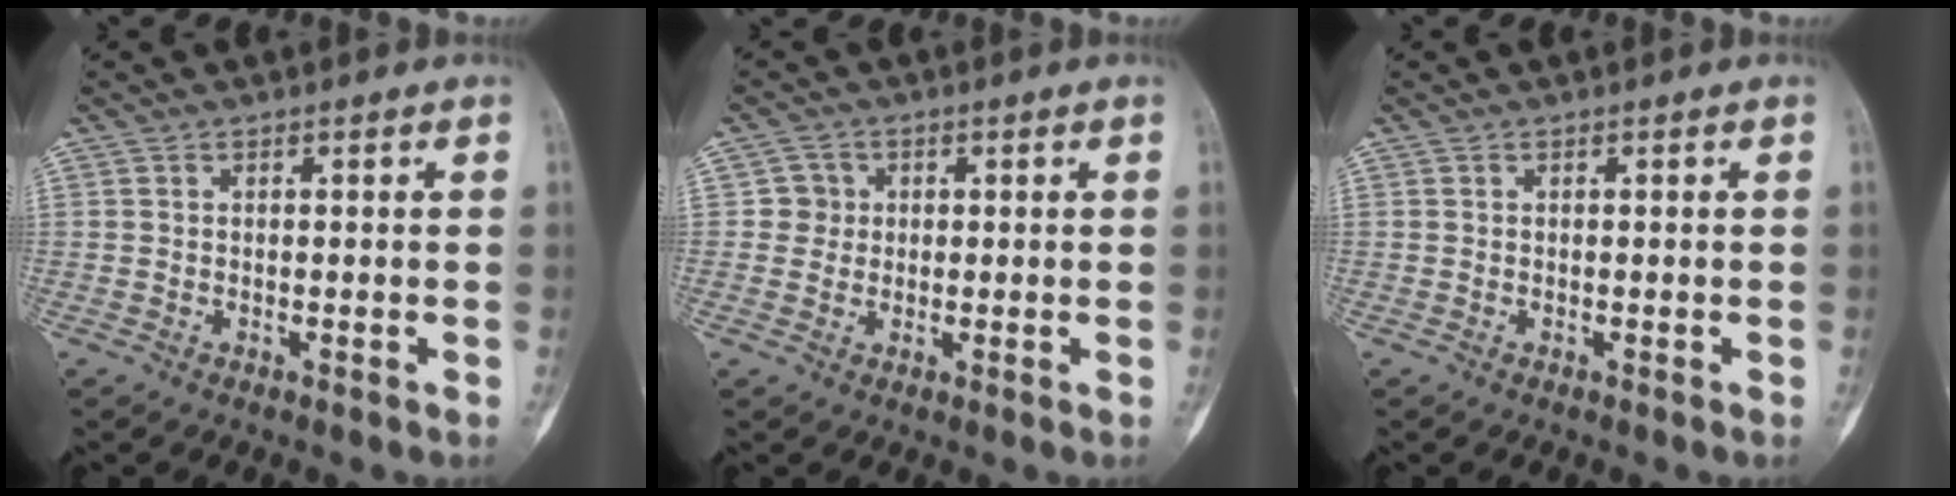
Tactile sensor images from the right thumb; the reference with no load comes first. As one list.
[{"total": 3.1, "force": [0.4, 3.1, 0.3], "torque": [0.025, 0.006, 0.000]}, {"total": 0.0}]